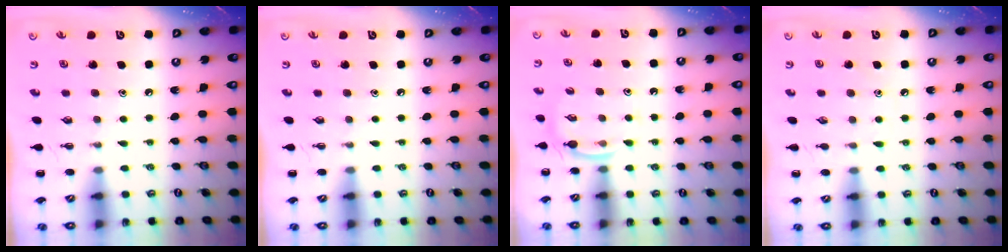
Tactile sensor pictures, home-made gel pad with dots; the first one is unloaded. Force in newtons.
{"total": 0.0}
{"total": 4.0, "press": 3.7, "slide": 1.3}
{"total": 3.9, "press": 3.7, "slide": 1.3}